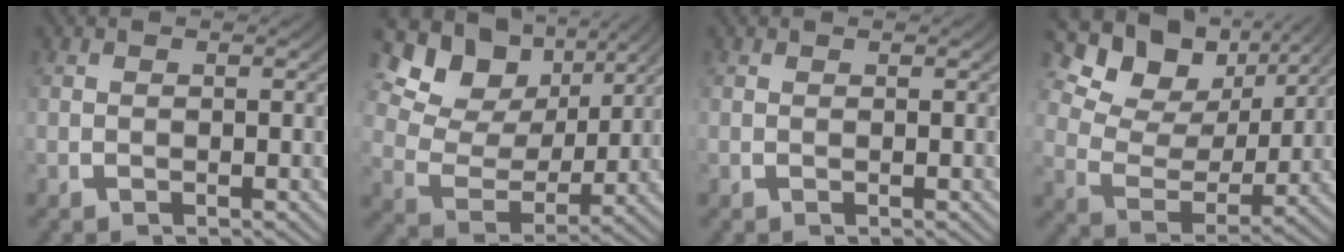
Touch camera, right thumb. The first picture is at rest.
{"total": 9.3, "force": [2.8, 6.4, 6.2], "torque": [-0.126, -0.013, 0.047]}
{"total": 0.0}
{"total": 8.8, "force": [3.4, 5.6, 5.8], "torque": [-0.106, -0.007, 0.053]}